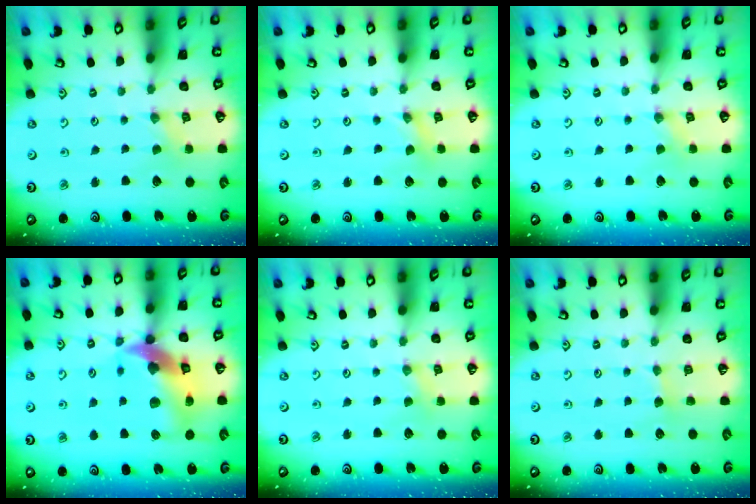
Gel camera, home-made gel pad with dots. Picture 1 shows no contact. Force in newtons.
{"total": 0.0}
{"total": 0.7, "press": 0.7, "slide": 0.2}
{"total": 15.6, "press": 15.4, "slide": 2.1}
{"total": 1.9, "press": 1.8, "slide": 0.3}
{"total": 2.7, "press": 2.6, "slide": 0.4}